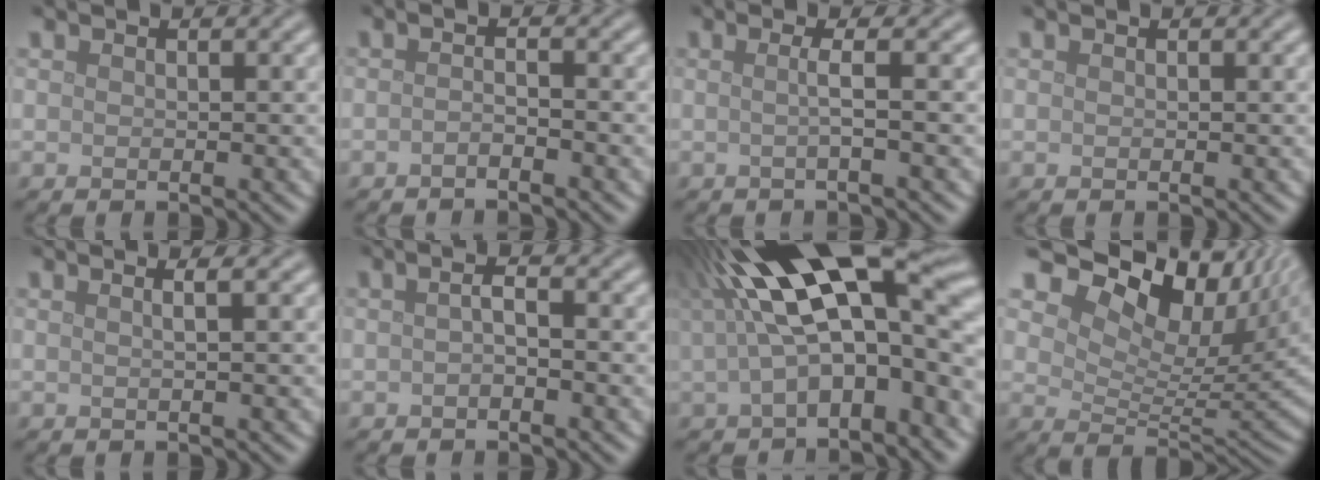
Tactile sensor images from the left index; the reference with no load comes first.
{"total": 1.2, "force": [-0.9, 0.2, 0.9], "torque": [-0.016, 0.000, -0.020]}
{"total": 2.0, "force": [-0.1, 0.5, 2.0], "torque": [-0.030, 0.000, -0.010]}
{"total": 0.0}
{"total": 2.1, "force": [0.7, 0.8, 1.9], "torque": [-0.013, 0.002, -0.015]}
{"total": 1.3, "force": [-0.3, 0.3, 1.2], "torque": [-0.024, 0.002, -0.008]}
{"total": 16.3, "force": [3.7, 7.0, 14.3], "torque": [-0.214, 0.020, 0.071]}
{"total": 12.6, "force": [8.5, 6.0, 7.2], "torque": [-0.131, 0.023, 0.146]}